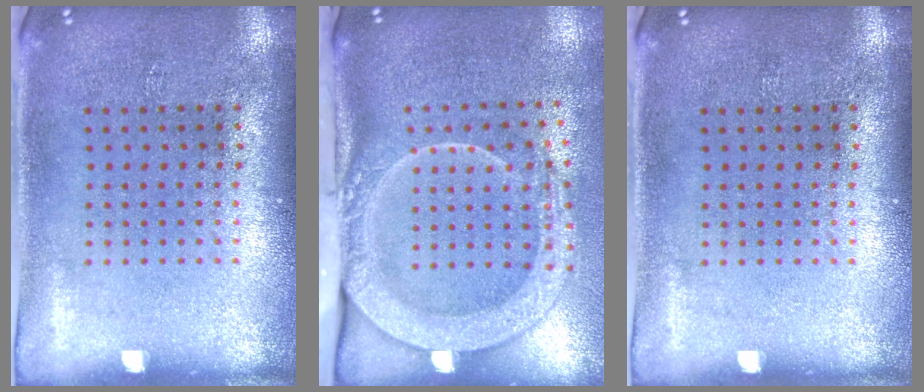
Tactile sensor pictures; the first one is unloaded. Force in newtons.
{"total": 2.8, "press": 2.2, "slide": 1.8}
{"total": 0.0}